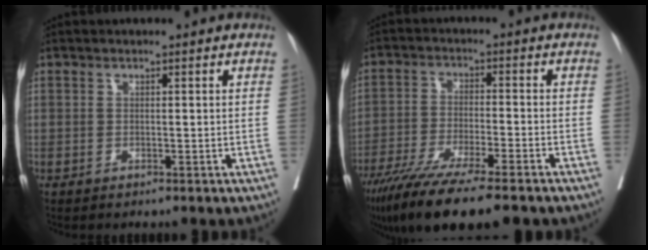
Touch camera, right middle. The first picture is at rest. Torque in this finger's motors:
{"motor_torque": [1.19, -0.95, 0.34, 0.21]}